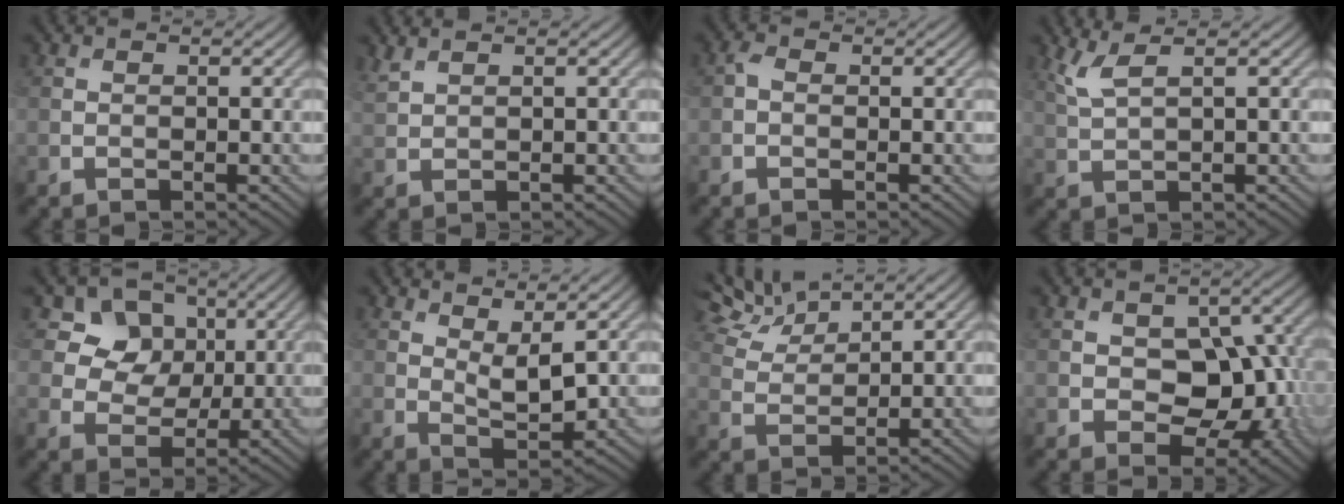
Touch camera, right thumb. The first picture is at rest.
{"total": 1.6, "force": [1.4, 0.2, 0.6], "torque": [-0.019, 0.006, 0.039]}
{"total": 1.1, "force": [-0.3, 0.8, 0.7], "torque": [-0.019, 0.003, -0.010]}
{"total": 3.4, "force": [1.8, 0.7, 2.7], "torque": [-0.059, 0.009, 0.045]}
{"total": 9.2, "force": [4.2, 7.4, 3.5], "torque": [-0.088, -0.012, 0.095]}
{"total": 3.9, "force": [1.8, 1.3, 3.2], "torque": [-0.066, -0.009, 0.036]}
{"total": 5.7, "force": [5.0, 1.1, 2.5], "torque": [-0.064, 0.011, 0.100]}
{"total": 9.4, "force": [-0.5, 6.3, 6.9], "torque": [-0.083, -0.010, -0.007]}